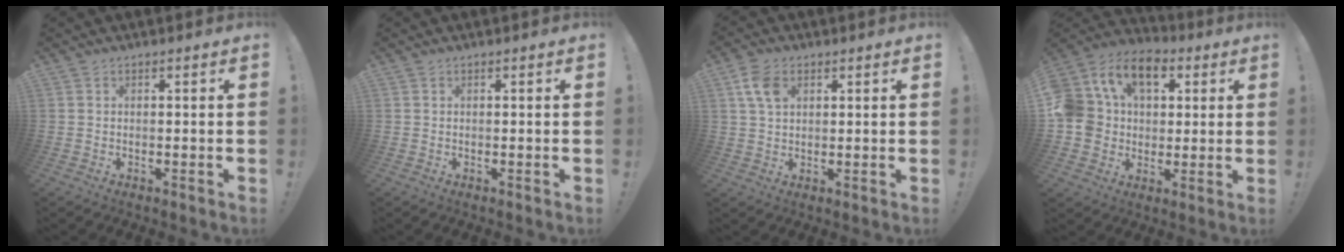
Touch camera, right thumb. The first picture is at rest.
{"total": 0.0}
{"total": 7.1, "force": [2.7, 4.9, 4.5], "torque": [-0.086, 0.002, 0.053]}
{"total": 16.7, "force": [6.0, 12.8, 8.9], "torque": [-0.167, -0.019, 0.114]}